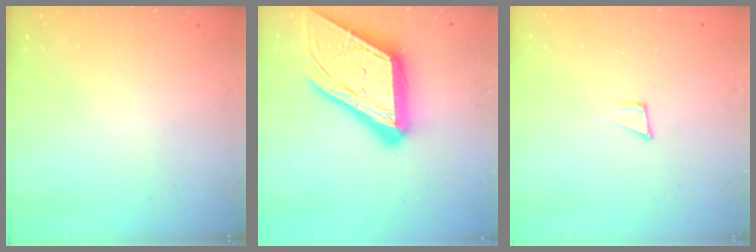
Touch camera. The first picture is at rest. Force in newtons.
{"total": 24.3, "press": 24.2, "slide": 2.6}
{"total": 5.5, "press": 5.4, "slide": 0.8}